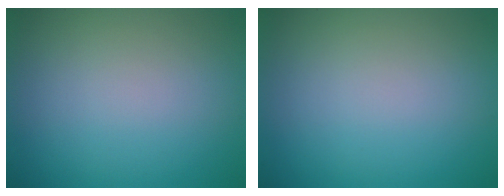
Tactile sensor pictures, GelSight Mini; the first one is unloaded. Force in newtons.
{"total": 0.0}